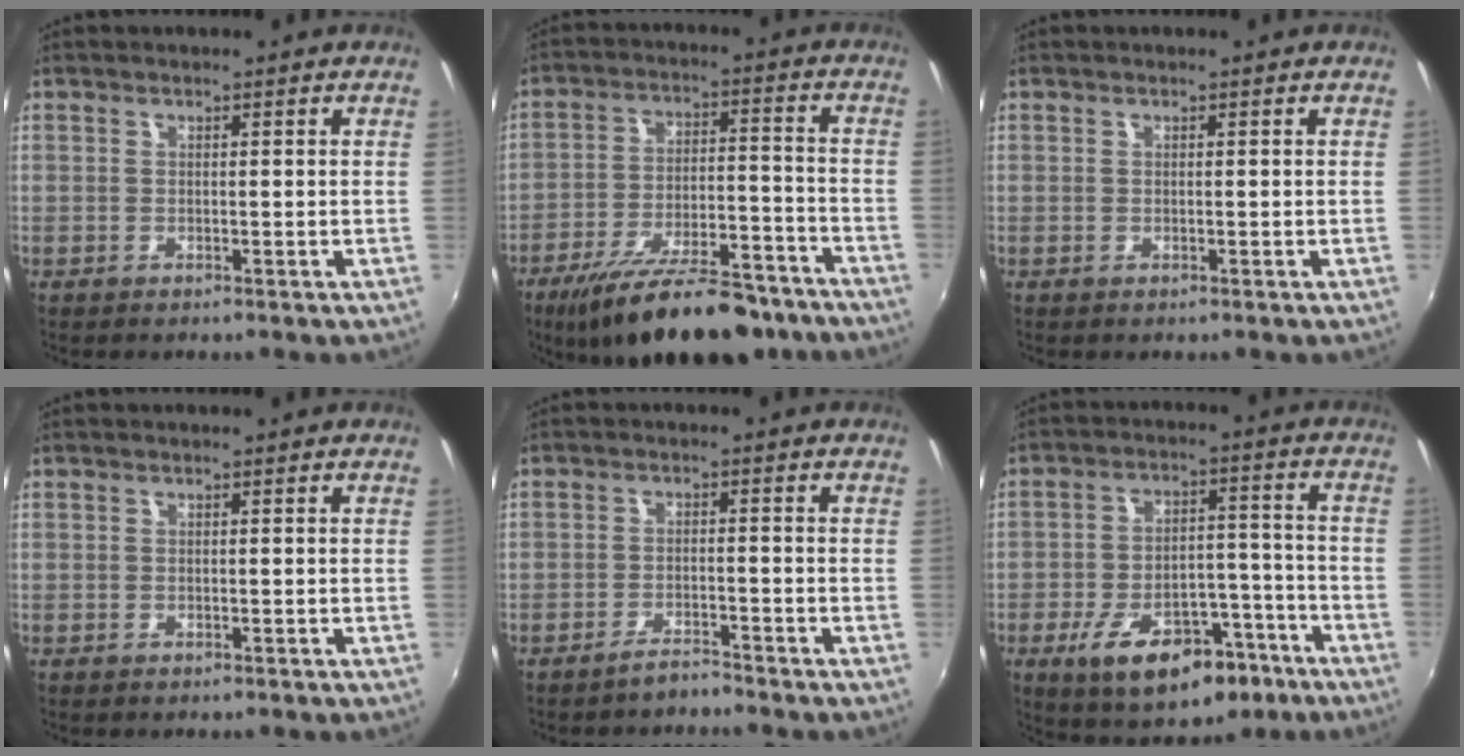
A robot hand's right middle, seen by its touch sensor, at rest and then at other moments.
{"total": 21.7, "force": [-16.9, 7.0, 11.7], "torque": [-0.205, -0.018, -0.243]}
{"total": 0.0}
{"total": 0.0}
{"total": 2.6, "force": [-2.6, 0.2, 0.5], "torque": [-0.018, 0.001, -0.041]}
{"total": 16.2, "force": [-9.3, 8.2, 10.4], "torque": [-0.190, 0.012, -0.128]}